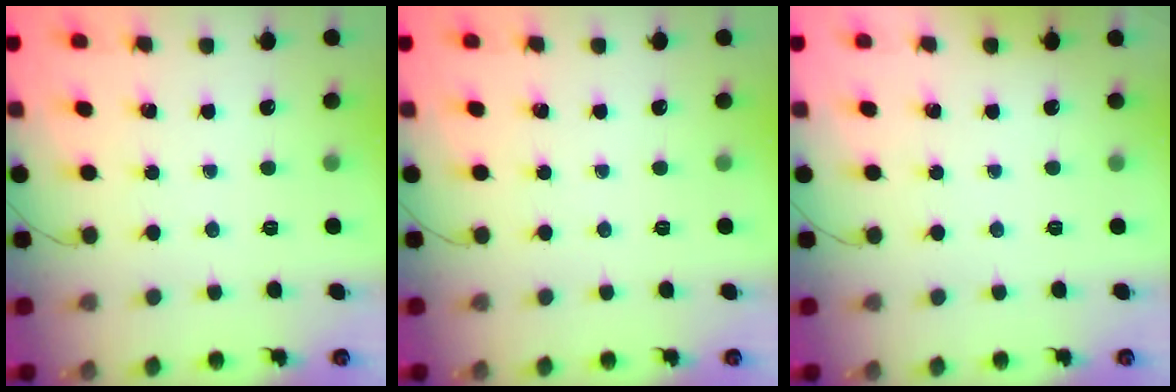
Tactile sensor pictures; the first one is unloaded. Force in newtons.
{"total": 0.0}
{"total": 1.9, "press": 1.9, "slide": 0.3}